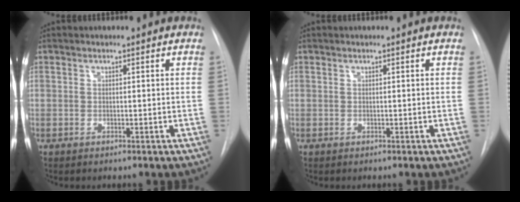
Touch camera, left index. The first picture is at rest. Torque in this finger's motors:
{"motor_torque": [0.06, -0.07, 0.01, 0.00]}